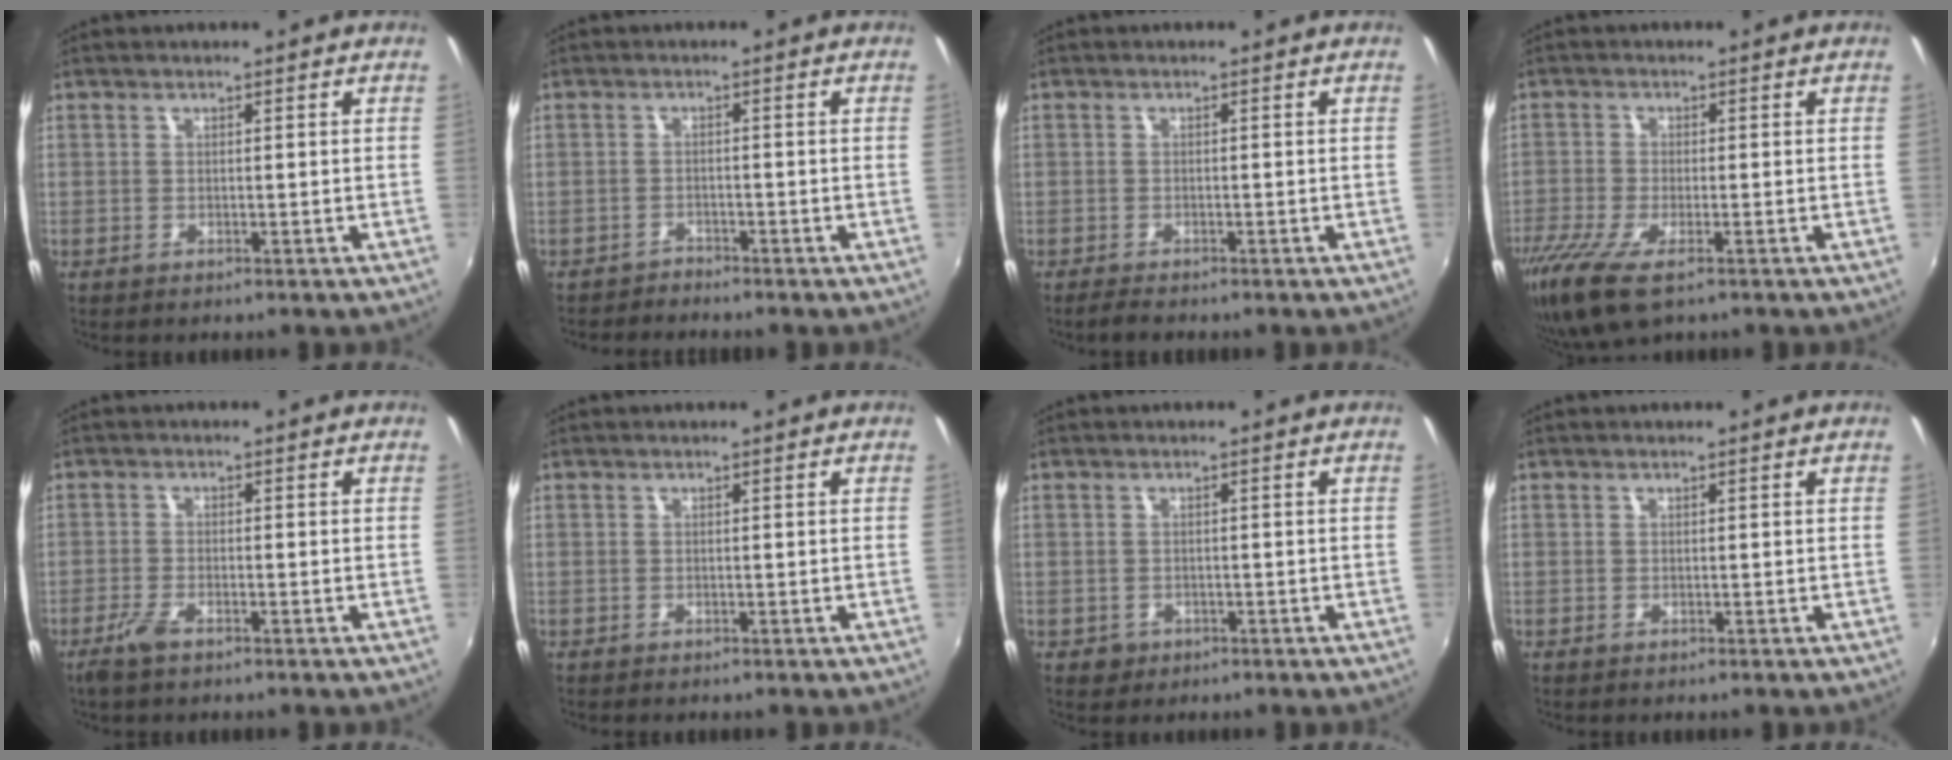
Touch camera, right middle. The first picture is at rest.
{"total": 2.0, "force": [-2.0, 0.3, -0.4], "torque": [-0.001, -0.002, -0.039]}
{"total": 1.8, "force": [-1.6, 0.3, 0.5], "torque": [-0.017, -0.007, -0.032]}
{"total": 9.5, "force": [-6.0, 3.0, 6.7], "torque": [-0.157, -0.039, -0.113]}
{"total": 3.4, "force": [-2.5, 0.8, 2.2], "torque": [-0.060, -0.006, -0.050]}
{"total": 0.0}
{"total": 2.3, "force": [-0.9, 2.0, 0.6], "torque": [-0.017, -0.004, -0.011]}
{"total": 0.0}